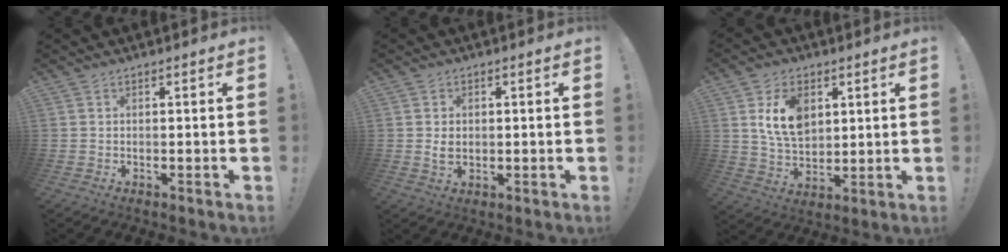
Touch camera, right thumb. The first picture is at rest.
{"total": 3.3, "force": [0.4, 2.7, 1.9], "torque": [-0.026, -0.001, 0.004]}
{"total": 12.4, "force": [4.2, 8.6, 7.8], "torque": [-0.140, -0.006, 0.080]}